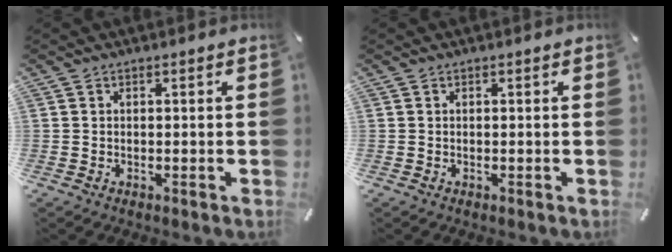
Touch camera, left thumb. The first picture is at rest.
{"total": 0.0}